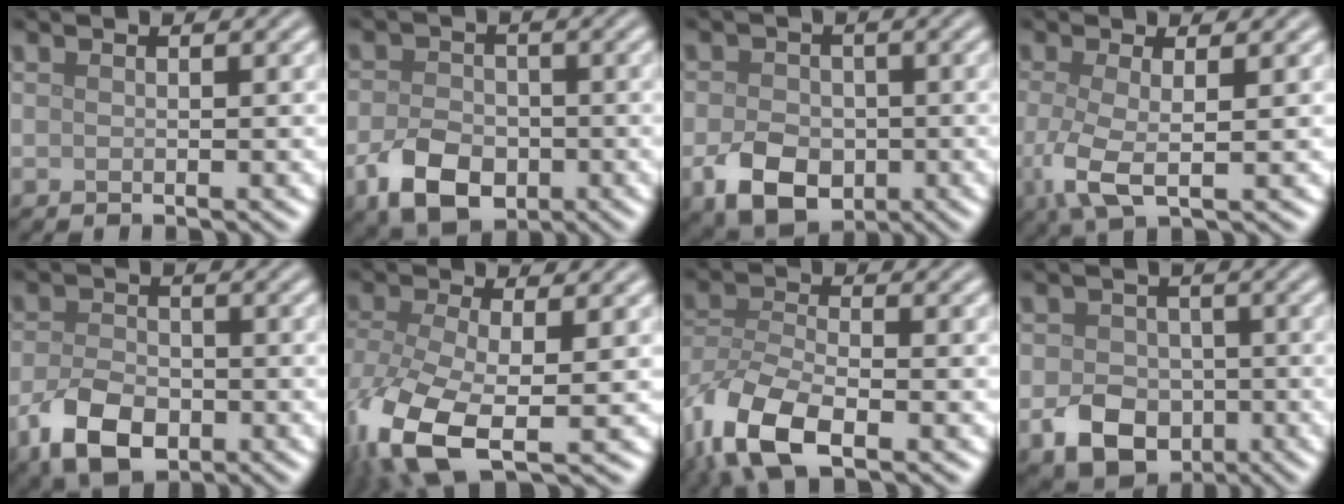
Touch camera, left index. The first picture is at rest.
{"total": 5.8, "force": [-2.2, 4.0, 3.5], "torque": [-0.073, -0.007, -0.045]}
{"total": 6.0, "force": [-1.9, 4.4, 3.6], "torque": [-0.070, -0.009, -0.038]}
{"total": 3.8, "force": [-0.6, 1.2, 3.6], "torque": [-0.085, -0.011, -0.012]}
{"total": 5.9, "force": [-2.7, 3.6, 3.7], "torque": [-0.079, -0.006, -0.055]}
{"total": 9.1, "force": [-3.9, 4.3, 7.1], "torque": [-0.171, -0.024, -0.078]}
{"total": 8.1, "force": [-4.5, 3.7, 5.7], "torque": [-0.126, -0.012, -0.097]}
{"total": 5.8, "force": [-1.9, 4.5, 3.0], "torque": [-0.053, -0.009, -0.037]}